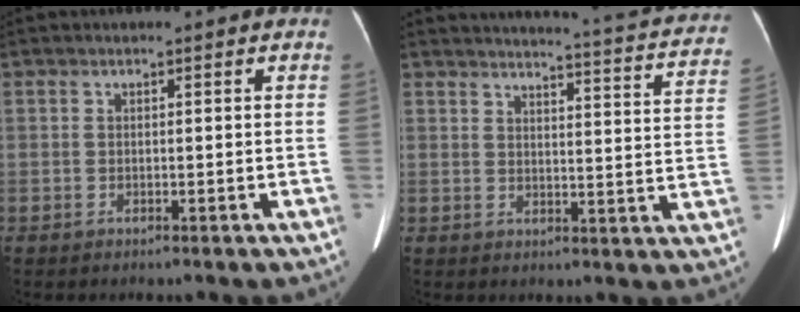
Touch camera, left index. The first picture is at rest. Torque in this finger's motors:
{"motor_torque": [0.79, -1.35, 0.14, 0.06]}